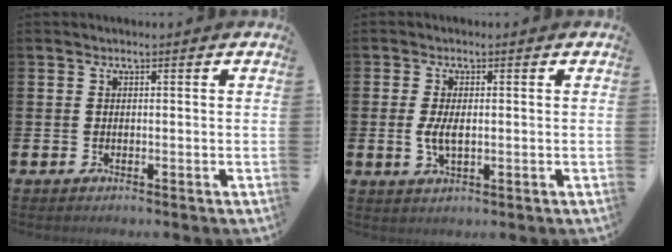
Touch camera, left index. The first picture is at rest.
{"total": 3.1, "force": [0.0, 1.4, 2.7], "torque": [-0.053, 0.005, -0.002]}